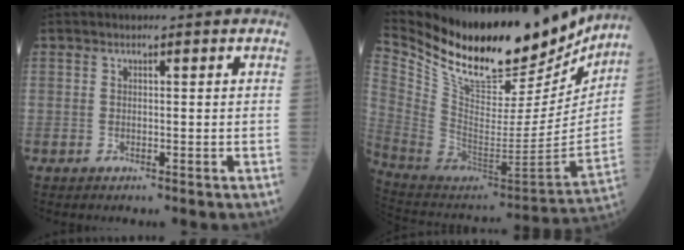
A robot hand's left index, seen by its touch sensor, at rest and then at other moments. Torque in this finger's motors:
{"motor_torque": [0.29, -0.69, 0.25, 0.05]}